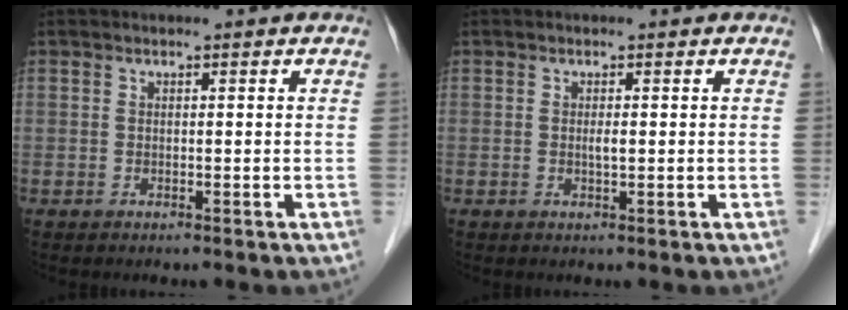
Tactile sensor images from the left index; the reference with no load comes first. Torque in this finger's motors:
{"motor_torque": [0.47, 0.28, 0.01, 0.06]}